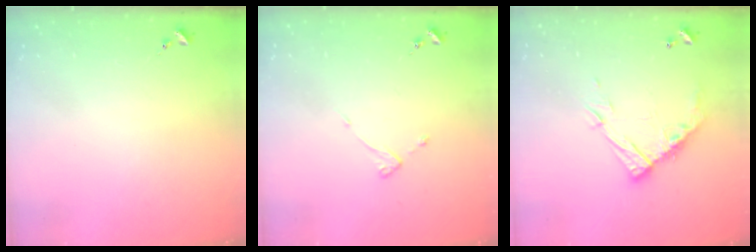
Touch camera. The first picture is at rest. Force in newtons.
{"total": 3.6, "press": 3.6, "slide": 0.4}
{"total": 13.1, "press": 13.1, "slide": 1.1}